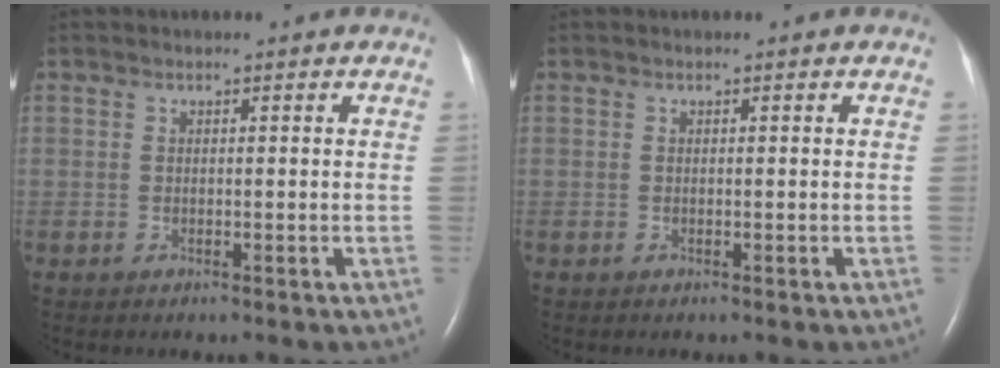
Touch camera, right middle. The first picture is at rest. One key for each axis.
{"total": 0.0}